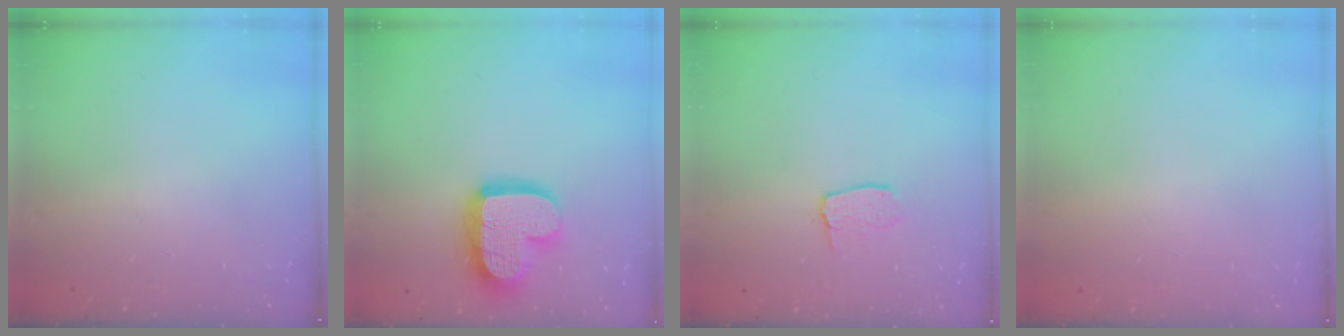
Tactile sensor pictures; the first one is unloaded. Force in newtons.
{"total": 17.0, "press": 16.9, "slide": 1.4}
{"total": 3.0, "press": 3.0, "slide": 0.2}
{"total": 0.0}